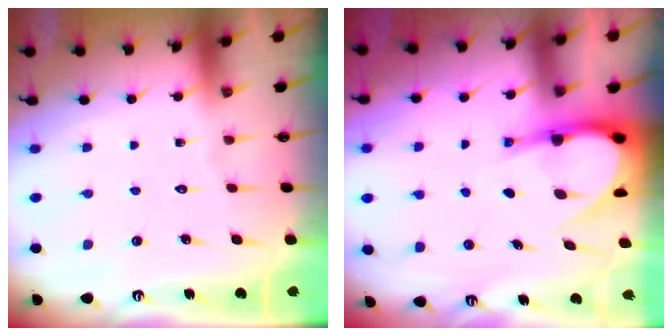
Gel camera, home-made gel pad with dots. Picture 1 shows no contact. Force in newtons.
{"total": 8.5, "press": 8.4, "slide": 1.0}